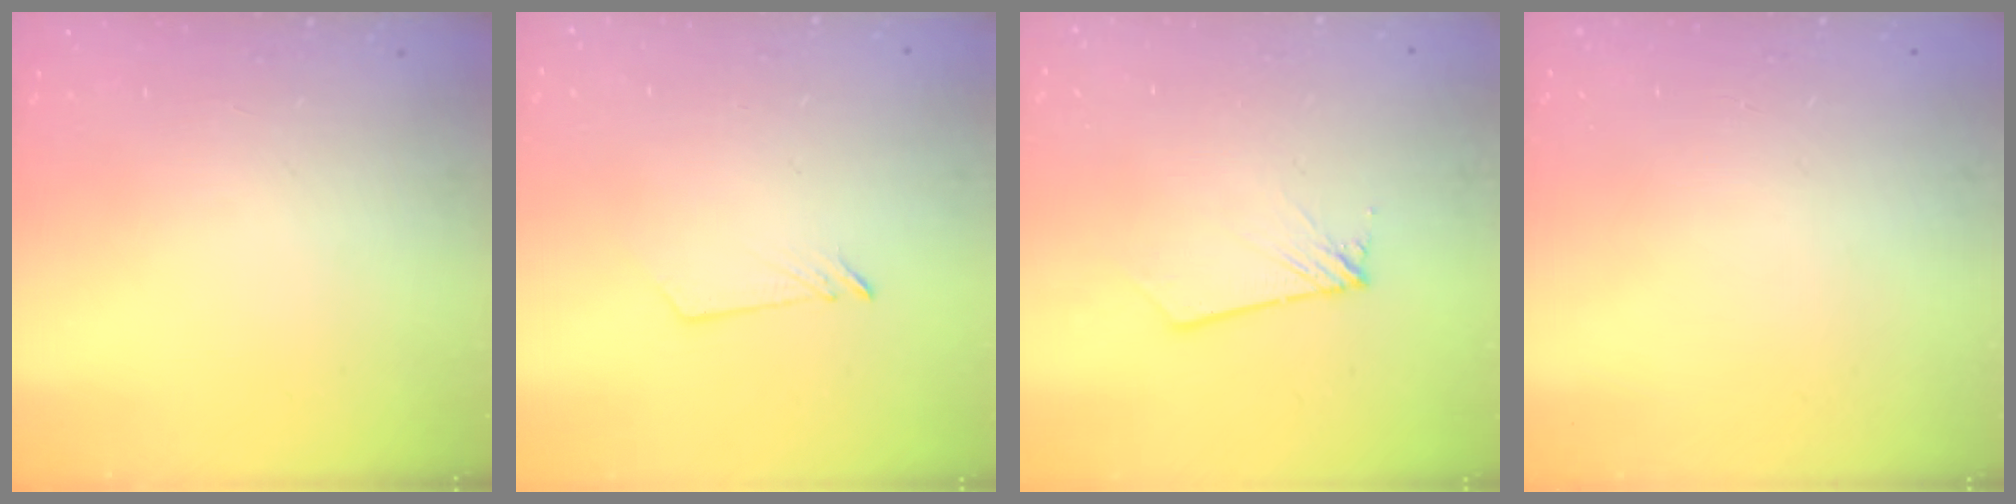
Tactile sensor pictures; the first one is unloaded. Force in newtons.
{"total": 2.9, "press": 2.9, "slide": 0.3}
{"total": 2.0, "press": 2.0, "slide": 0.1}
{"total": 0.0}